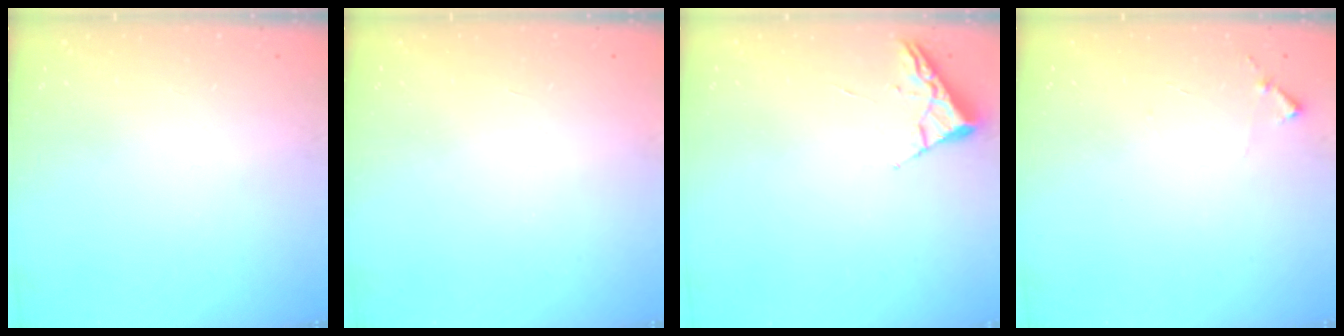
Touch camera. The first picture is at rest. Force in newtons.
{"total": 1.5, "press": 1.5, "slide": 0.1}
{"total": 2.6, "press": 2.6, "slide": 0.3}
{"total": 6.8, "press": 6.8, "slide": 0.6}